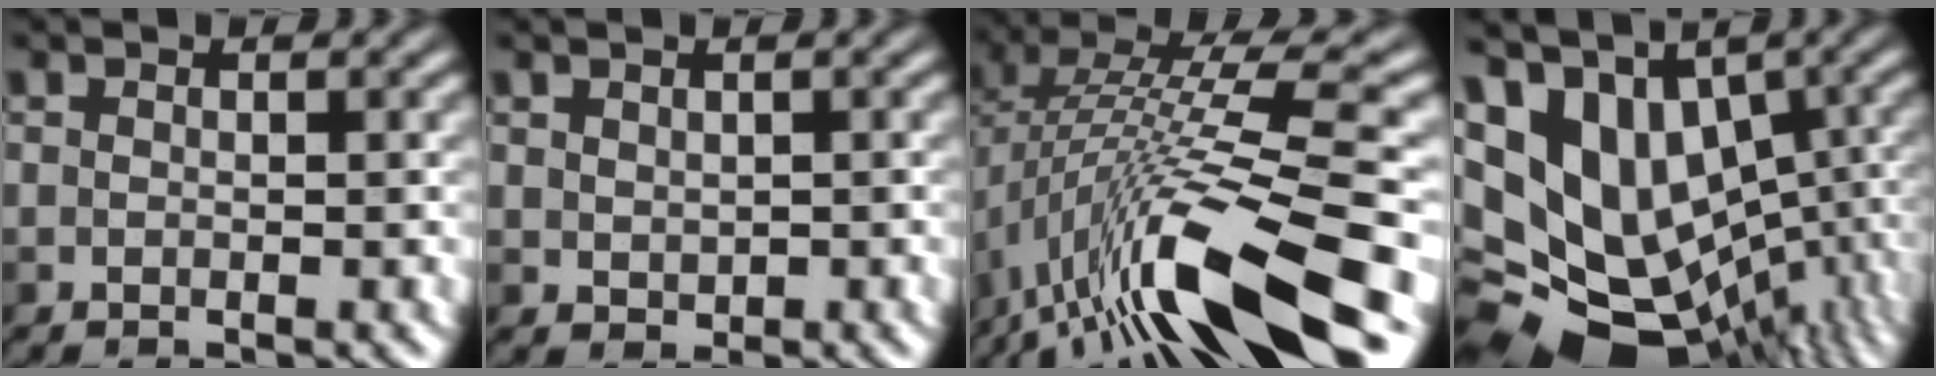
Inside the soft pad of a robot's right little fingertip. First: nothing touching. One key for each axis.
{"total": 0.8, "fx": 0.4, "fy": 0.7, "fz": 0.0, "tx": -0.007, "ty": -0.002, "tz": 0.013}
{"total": 11.7, "fx": -6.0, "fy": 2.6, "fz": 9.8, "tx": -0.182, "ty": 0.021, "tz": -0.106}
{"total": 14.3, "fx": -1.0, "fy": 10.8, "fz": 9.4, "tx": -0.156, "ty": -0.017, "tz": 0.036}